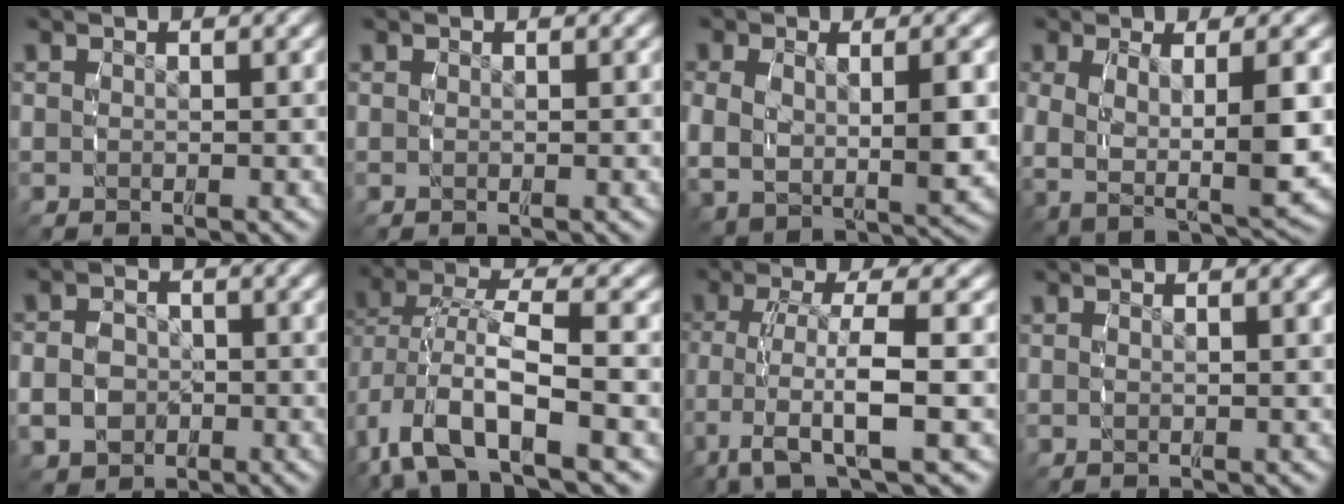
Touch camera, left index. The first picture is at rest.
{"total": 0.0}
{"total": 6.6, "force": [0.9, 4.6, 4.7], "torque": [-0.117, -0.016, 0.023]}
{"total": 8.9, "force": [0.6, 5.5, 7.0], "torque": [-0.147, -0.018, 0.013]}
{"total": 4.5, "force": [-1.1, 3.9, 2.0], "torque": [-0.035, -0.015, -0.020]}
{"total": 6.3, "force": [-1.7, 3.4, 5.0], "torque": [-0.120, -0.011, -0.024]}
{"total": 6.0, "force": [-0.9, 2.4, 5.4], "torque": [-0.119, -0.013, -0.009]}
{"total": 1.1, "force": [0.4, 0.0, 1.0], "torque": [-0.013, 0.008, 0.005]}